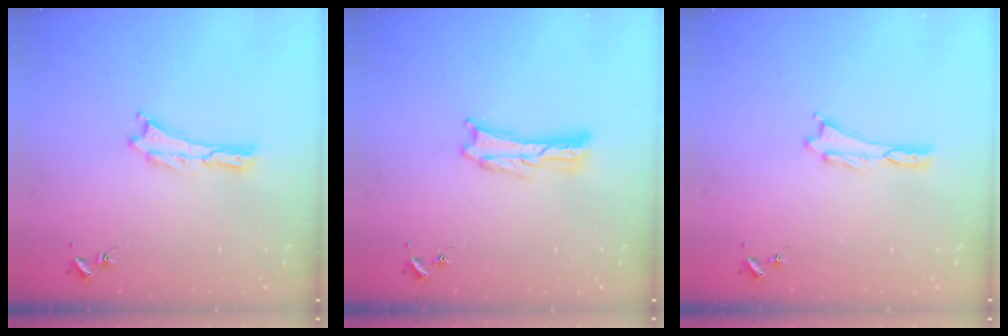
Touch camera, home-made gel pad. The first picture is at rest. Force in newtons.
{"total": 0.8, "press": 0.8, "slide": 0.2}
{"total": 0.0}